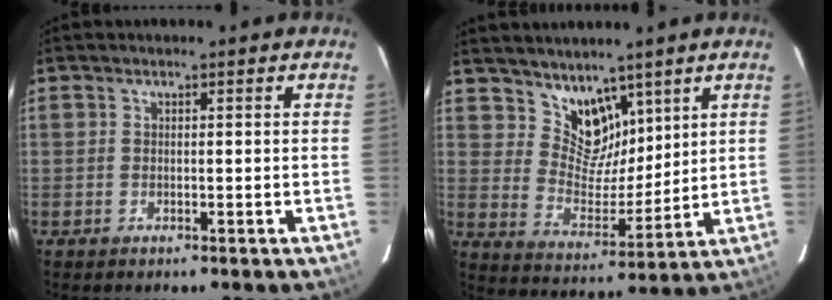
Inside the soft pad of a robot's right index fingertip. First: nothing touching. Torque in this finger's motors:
{"motor_torque": [0.09, 0.36, 0.06, 0.00]}